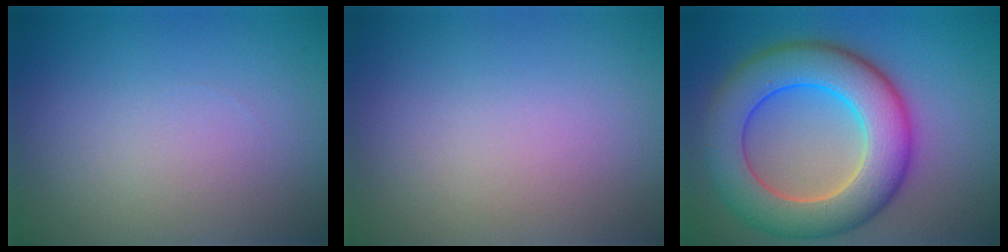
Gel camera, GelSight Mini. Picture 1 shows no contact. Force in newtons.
{"total": 0.0}
{"total": 10.0, "press": 9.9, "slide": 0.5}